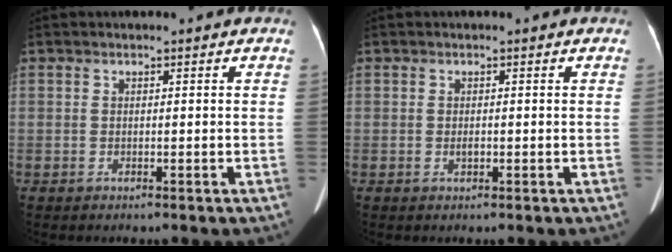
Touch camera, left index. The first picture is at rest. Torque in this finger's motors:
{"motor_torque": [0.21, 0.09, 0.10, 0.03]}